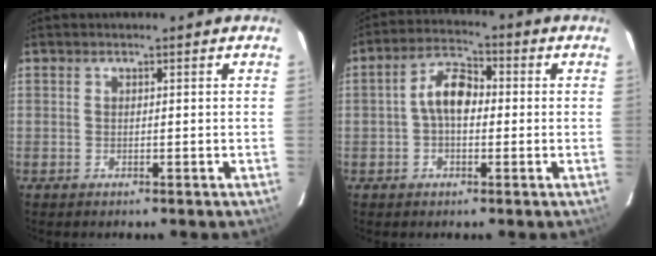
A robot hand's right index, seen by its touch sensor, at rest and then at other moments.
{"total": 6.7, "force": [-0.2, 3.9, 5.4], "torque": [-0.102, 0.023, -0.007]}